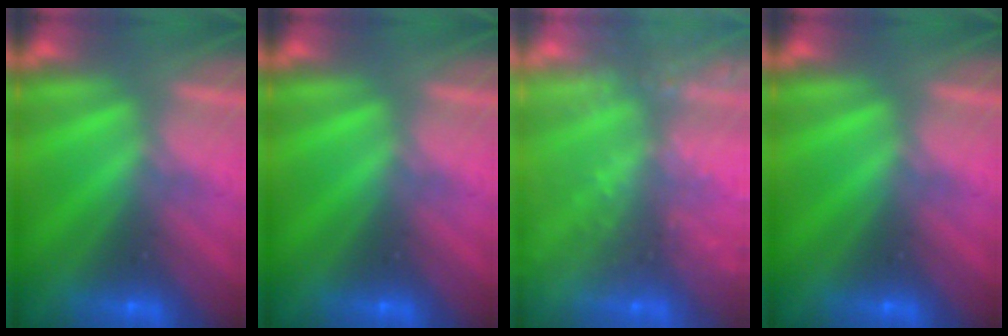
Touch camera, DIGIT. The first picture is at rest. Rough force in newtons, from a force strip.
{"total": 0.0}
{"total": 6.9}
{"total": 0.0}